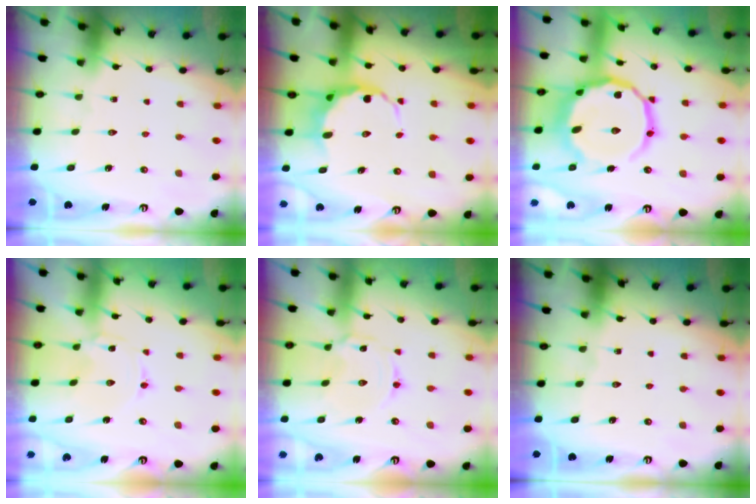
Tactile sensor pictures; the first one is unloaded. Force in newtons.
{"total": 6.2, "press": 6.0, "slide": 1.6}
{"total": 19.4, "press": 19.3, "slide": 1.5}
{"total": 0.5, "press": 0.4, "slide": 0.2}
{"total": 2.2, "press": 2.2, "slide": 0.3}
{"total": 0.0}